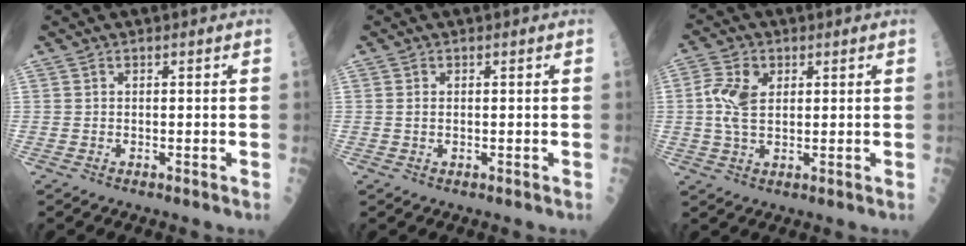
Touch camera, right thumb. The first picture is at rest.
{"total": 0.9, "force": [0.2, 0.5, 0.7], "torque": [-0.019, -0.001, 0.006]}
{"total": 6.7, "force": [1.2, 4.1, 5.2], "torque": [-0.110, 0.005, 0.023]}